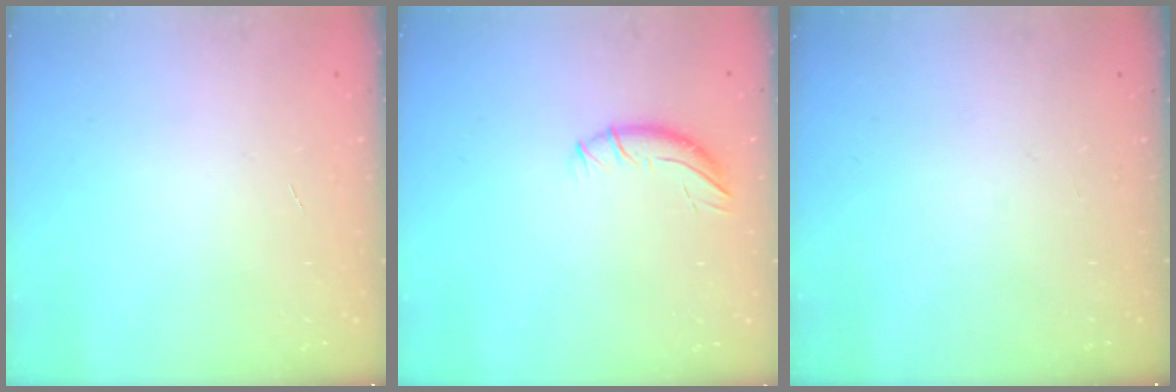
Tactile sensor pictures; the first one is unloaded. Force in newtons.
{"total": 7.4, "press": 7.2, "slide": 1.4}
{"total": 0.0}